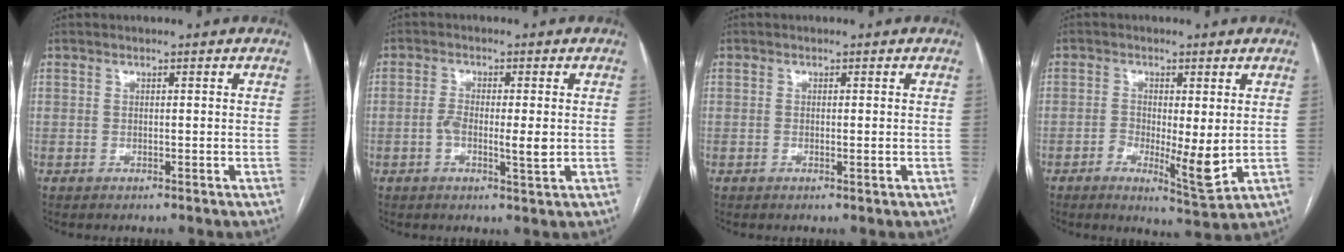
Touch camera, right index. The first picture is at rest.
{"total": 4.6, "force": [-0.7, 1.0, 4.4], "torque": [-0.081, -0.004, -0.013]}
{"total": 0.7, "force": [-0.1, 0.1, 0.7], "torque": [-0.011, -0.002, -0.002]}
{"total": 6.7, "force": [-1.0, 1.7, 6.4], "torque": [-0.102, -0.011, -0.014]}